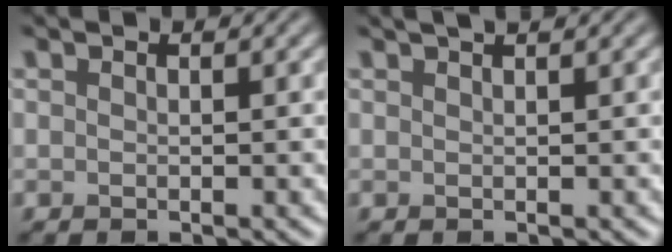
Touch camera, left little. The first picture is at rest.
{"total": 1.5, "force": [1.1, 0.4, 1.0], "torque": [-0.008, 0.000, 0.008]}